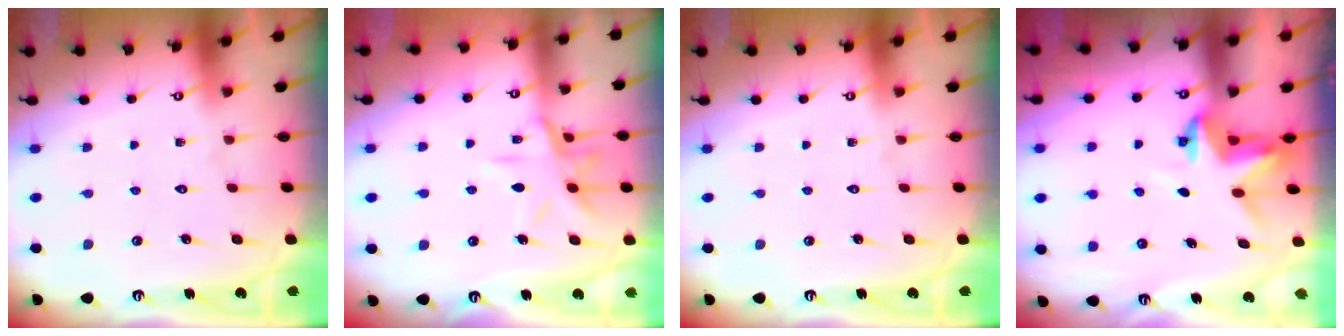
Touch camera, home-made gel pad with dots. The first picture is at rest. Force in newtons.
{"total": 11.0, "press": 11.0, "slide": 0.8}
{"total": 0.0}
{"total": 3.5, "press": 3.5, "slide": 0.3}